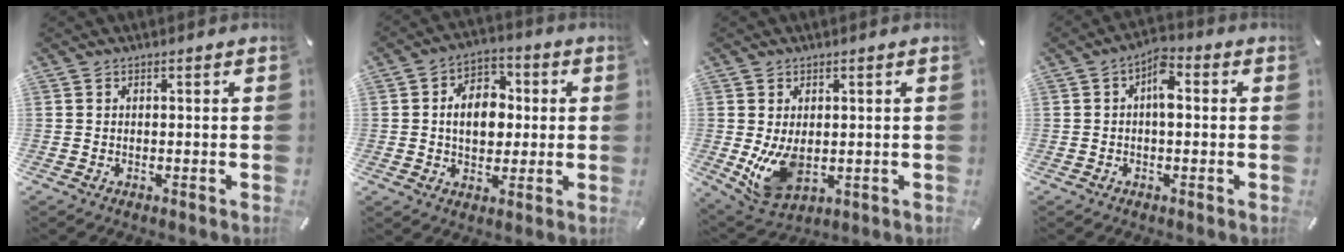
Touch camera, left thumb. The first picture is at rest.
{"total": 9.5, "force": [0.0, 7.4, 5.9], "torque": [-0.108, 0.008, -0.002]}
{"total": 8.7, "force": [-0.1, 6.0, 6.3], "torque": [-0.130, -0.009, 0.003]}
{"total": 5.3, "force": [0.4, 2.6, 4.6], "torque": [-0.066, 0.006, 0.000]}